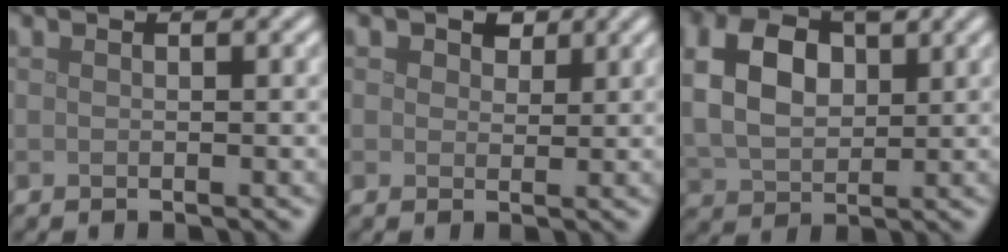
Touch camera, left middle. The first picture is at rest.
{"total": 2.5, "force": [1.4, 1.7, 1.2], "torque": [-0.018, -0.001, 0.011]}
{"total": 6.7, "force": [2.0, 4.5, 4.6], "torque": [-0.107, 0.009, 0.036]}